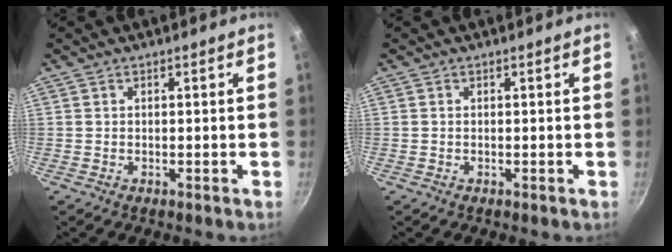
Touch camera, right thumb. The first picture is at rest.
{"total": 0.0}